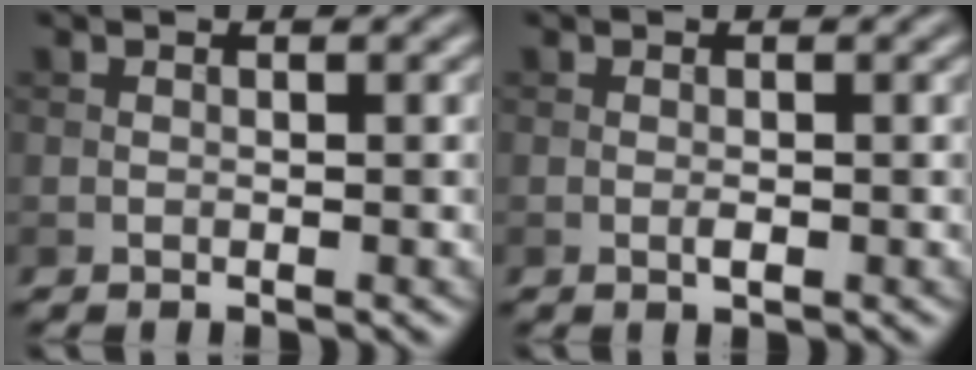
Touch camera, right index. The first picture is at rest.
{"total": 0.8, "force": [-0.2, 0.2, 0.7], "torque": [-0.014, -0.002, -0.004]}